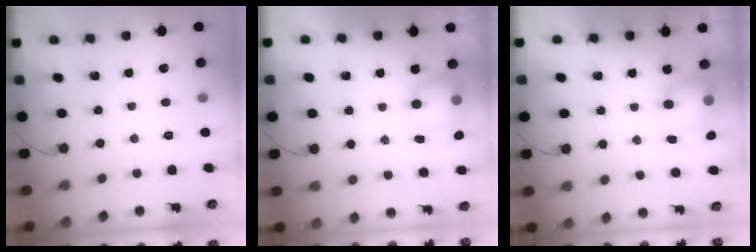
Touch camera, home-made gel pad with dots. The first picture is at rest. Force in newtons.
{"total": 8.0, "press": 7.6, "slide": 2.6}
{"total": 7.3, "press": 7.2, "slide": 1.7}